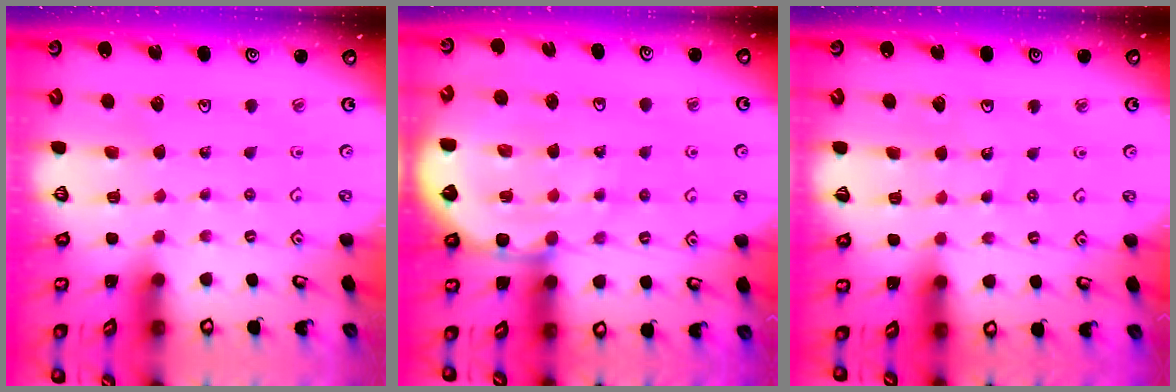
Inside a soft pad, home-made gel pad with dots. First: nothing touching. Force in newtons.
{"total": 10.3, "press": 10.1, "slide": 2.1}
{"total": 3.8, "press": 3.8, "slide": 0.4}